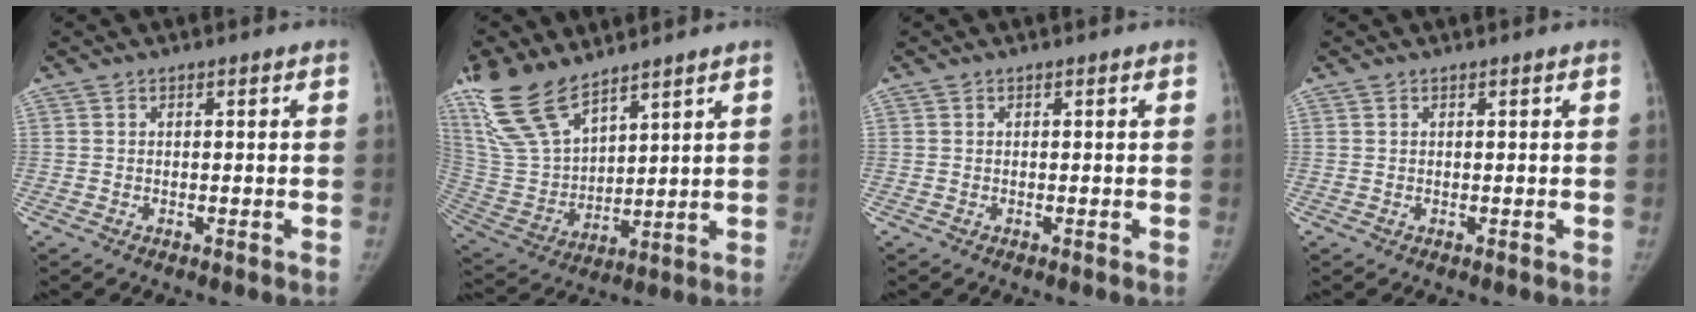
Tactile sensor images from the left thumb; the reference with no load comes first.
{"total": 16.1, "force": [11.9, 6.5, 8.6], "torque": [-0.159, -0.047, 0.248]}
{"total": 0.0}
{"total": 0.0}